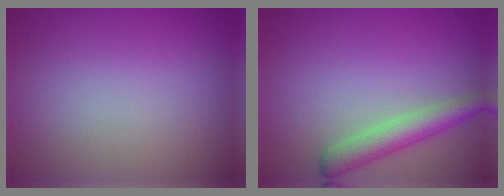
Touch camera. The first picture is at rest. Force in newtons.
{"total": 3.5, "press": 3.5, "slide": 0.2}